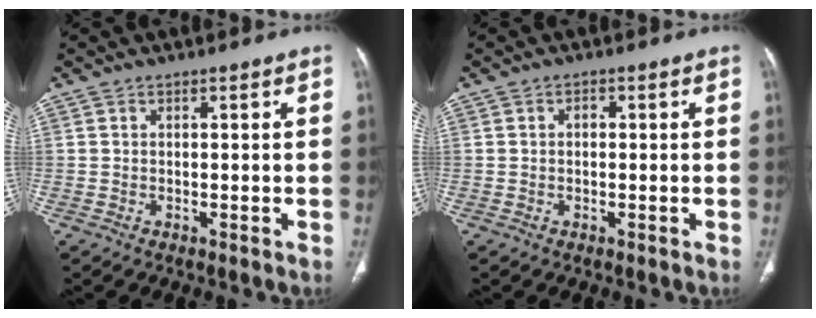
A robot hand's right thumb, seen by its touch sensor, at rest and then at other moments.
{"total": 1.1, "force": [0.0, 0.8, 0.7], "torque": [-0.008, 0.006, -0.002]}